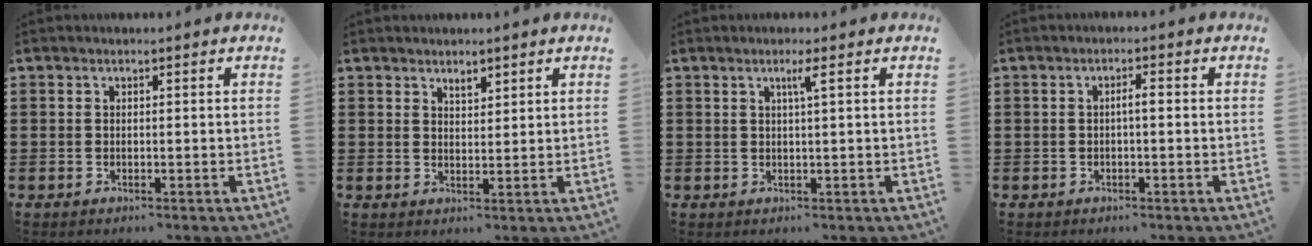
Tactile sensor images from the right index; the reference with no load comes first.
{"total": 1.9, "force": [1.7, 0.7, 0.6], "torque": [-0.014, 0.002, 0.031]}
{"total": 1.9, "force": [0.7, -0.3, 1.7], "torque": [-0.032, -0.002, 0.009]}
{"total": 1.7, "force": [-0.2, 0.3, 1.6], "torque": [-0.030, 0.003, -0.006]}